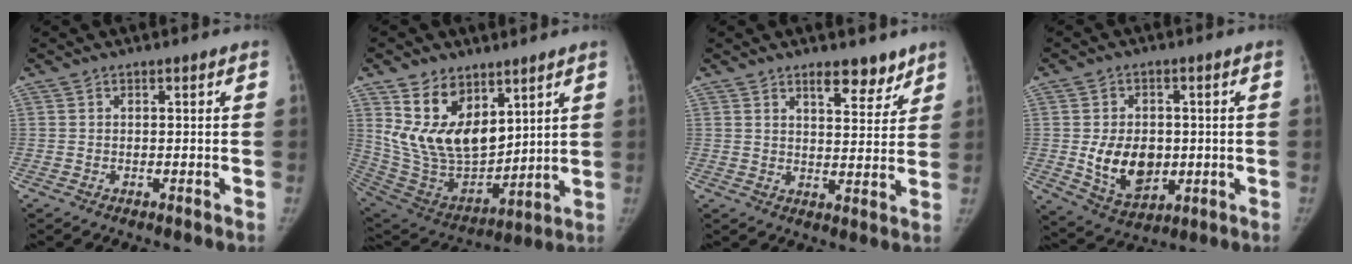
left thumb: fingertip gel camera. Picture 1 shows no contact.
{"total": 18.4, "force": [8.8, 11.1, 11.8], "torque": [-0.173, -0.053, 0.193]}
{"total": 7.1, "force": [5.2, 2.9, 3.9], "torque": [-0.028, -0.035, 0.076]}
{"total": 11.0, "force": [-0.6, 7.9, 7.6], "torque": [-0.096, -0.010, 0.007]}